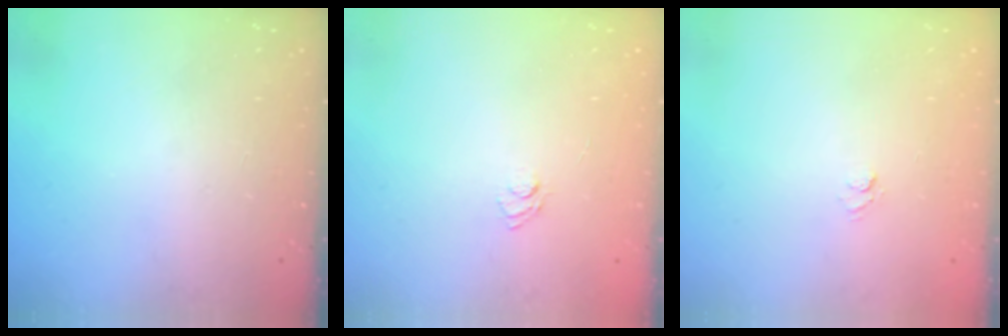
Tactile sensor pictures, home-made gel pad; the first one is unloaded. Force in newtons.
{"total": 3.7, "press": 3.5, "slide": 1.3}
{"total": 3.6, "press": 3.4, "slide": 1.1}